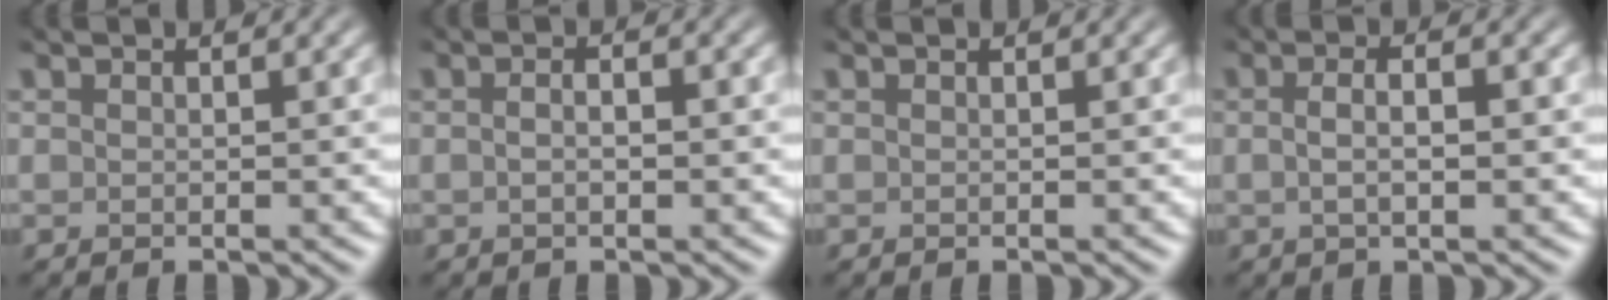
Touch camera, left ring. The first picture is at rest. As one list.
[{"total": 1.6, "force": [-0.9, 0.4, 1.2], "torque": [-0.018, -0.008, -0.008]}, {"total": 0.0}, {"total": 2.4, "force": [-1.1, 0.5, 2.1], "torque": [-0.037, -0.005, -0.012]}]